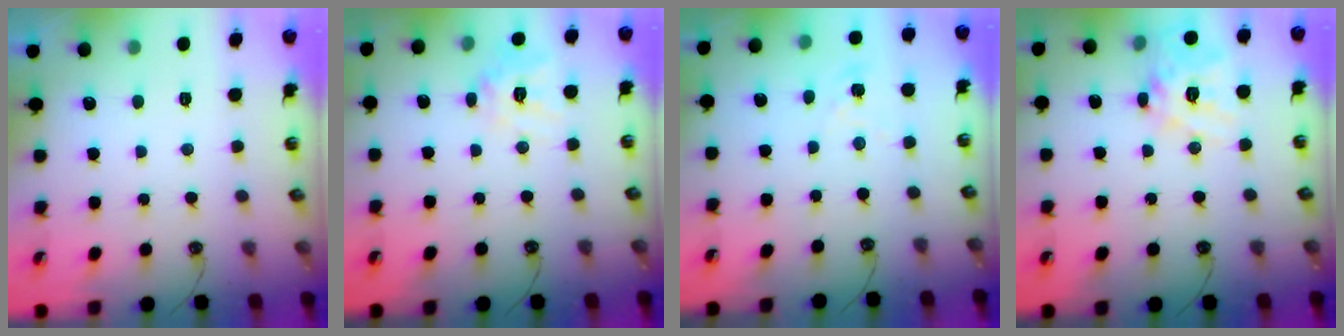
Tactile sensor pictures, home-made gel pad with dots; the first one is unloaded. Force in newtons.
{"total": 12.2, "press": 12.1, "slide": 1.0}
{"total": 1.0, "press": 1.0, "slide": 0.2}
{"total": 14.7, "press": 14.6, "slide": 1.8}